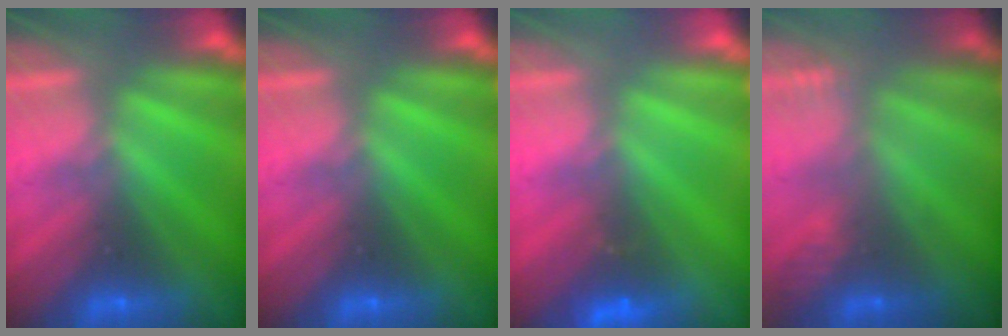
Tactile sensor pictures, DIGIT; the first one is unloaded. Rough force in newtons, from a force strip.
{"total": 0.0}
{"total": 4.6}
{"total": 2.9}